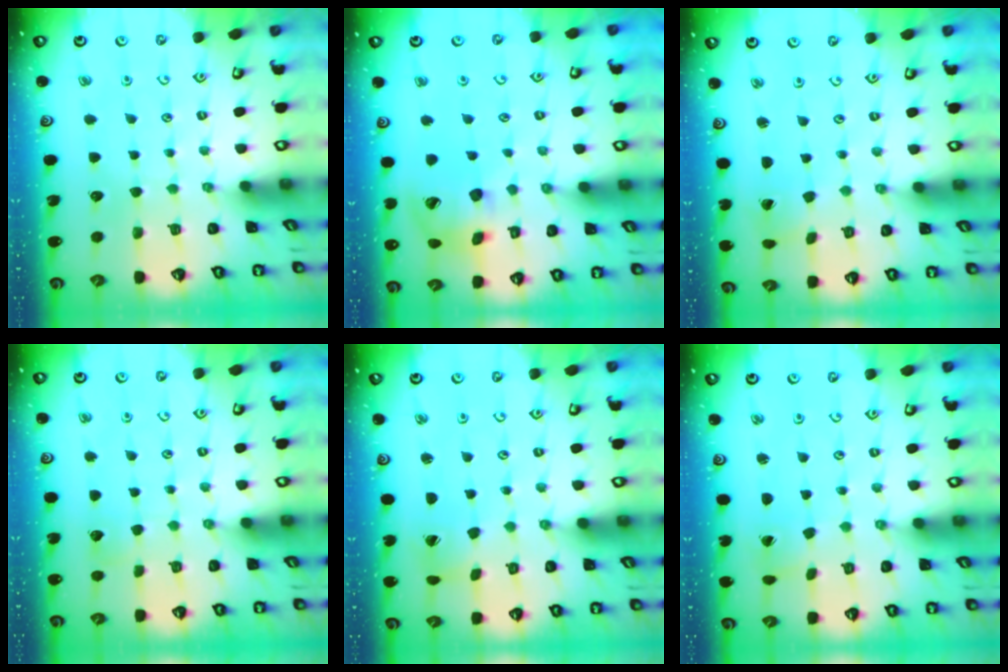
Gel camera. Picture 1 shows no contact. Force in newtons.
{"total": 12.8, "press": 12.7, "slide": 1.8}
{"total": 1.2, "press": 1.2, "slide": 0.2}
{"total": 3.4, "press": 3.4, "slide": 0.3}
{"total": 2.6, "press": 2.6, "slide": 0.3}
{"total": 0.5, "press": 0.5, "slide": 0.1}